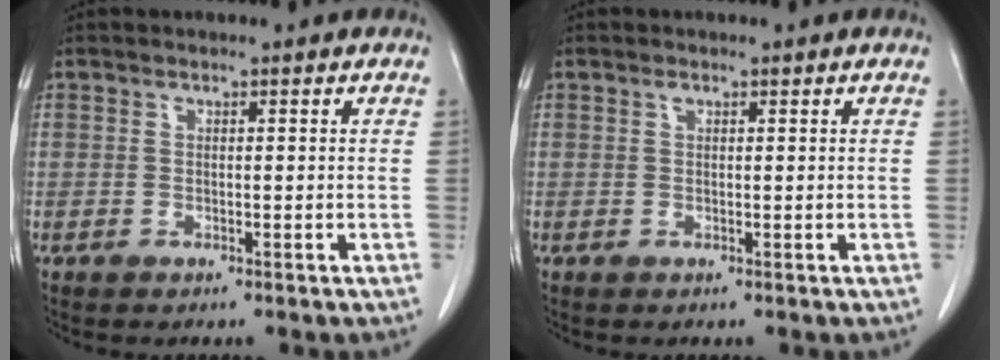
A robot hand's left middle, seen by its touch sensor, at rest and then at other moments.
{"total": 0.5, "force": [0.3, 0.2, 0.3], "torque": [-0.011, 0.001, 0.005]}